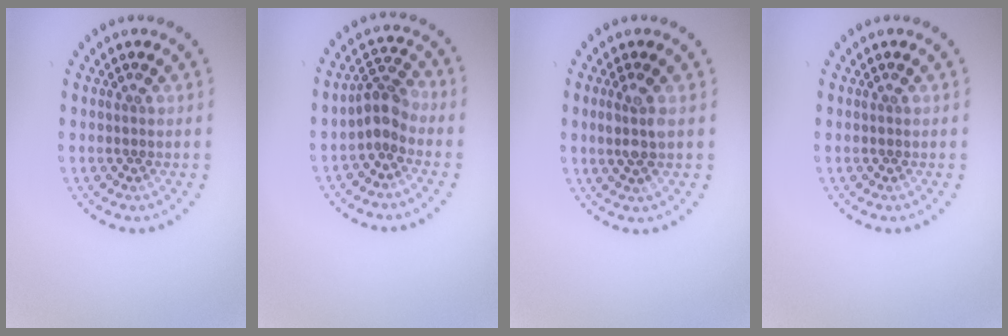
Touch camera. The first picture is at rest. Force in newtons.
{"total": 2.6, "press": 2.1, "slide": 1.6}
{"total": 2.3, "press": 2.0, "slide": 1.1}
{"total": 0.0}